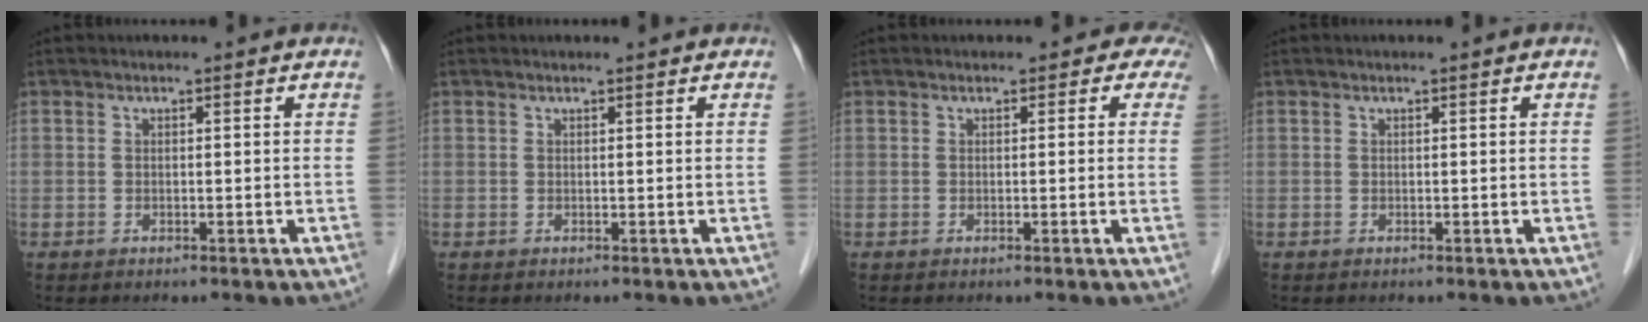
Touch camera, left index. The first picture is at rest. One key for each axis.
{"total": 0.9, "fx": 0.8, "fy": 0.2, "fz": 0.2, "tx": -0.011, "ty": 0.007, "tz": 0.008}
{"total": 1.8, "fx": 1.0, "fy": 1.4, "fz": 0.4, "tx": 0.015, "ty": -0.002, "tz": -0.009}
{"total": 0.0}